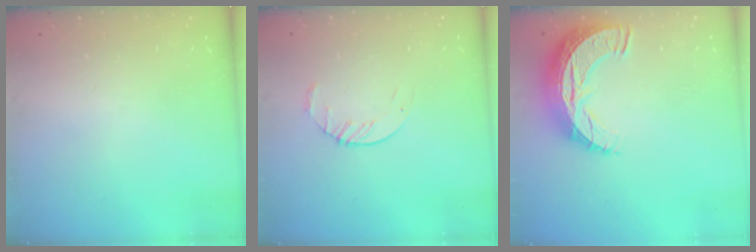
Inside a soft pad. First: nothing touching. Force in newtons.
{"total": 3.8, "press": 3.8, "slide": 0.4}
{"total": 11.6, "press": 11.6, "slide": 0.7}